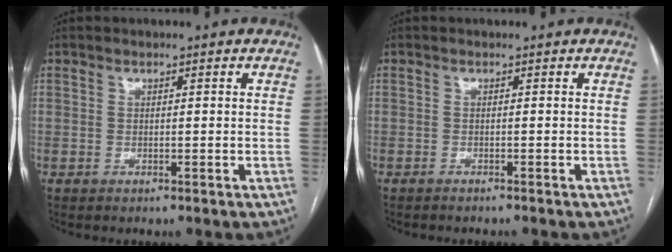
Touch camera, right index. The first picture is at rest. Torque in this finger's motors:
{"motor_torque": [-0.35, 0.11, -0.20, -0.10]}